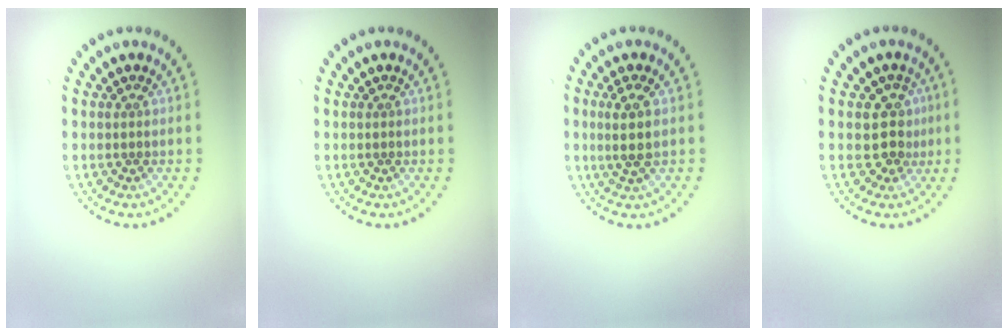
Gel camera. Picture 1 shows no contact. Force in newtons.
{"total": 0.0}
{"total": 2.3, "press": 1.9, "slide": 1.2}
{"total": 3.0, "press": 2.6, "slide": 1.4}